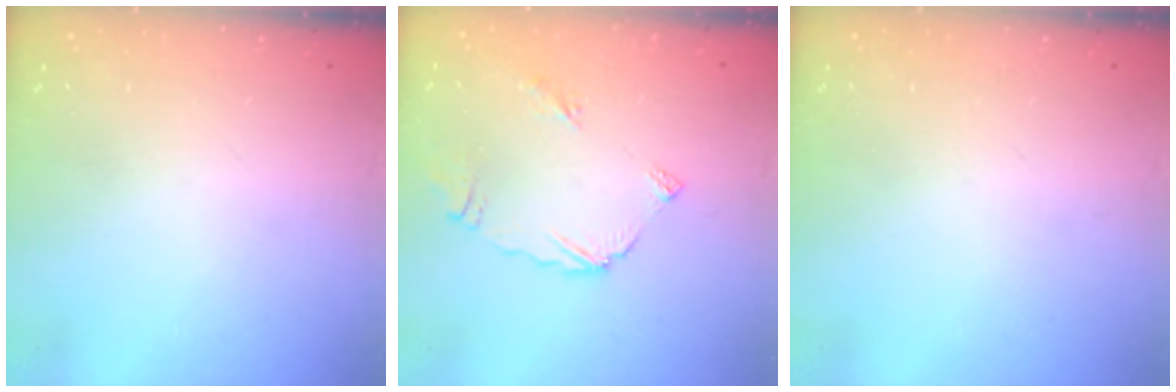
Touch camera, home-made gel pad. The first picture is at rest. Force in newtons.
{"total": 6.4, "press": 6.4, "slide": 0.6}
{"total": 0.0}